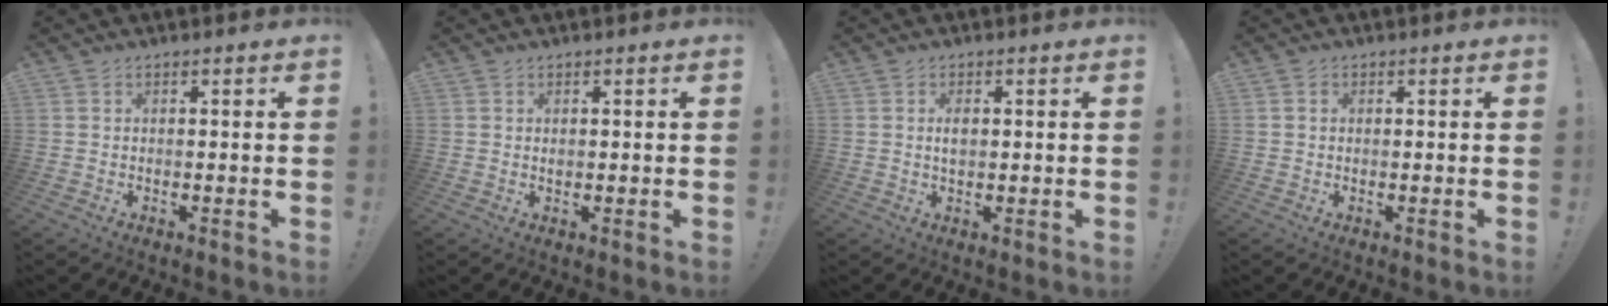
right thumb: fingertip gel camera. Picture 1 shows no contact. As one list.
[{"total": 0.6, "force": [0.1, 0.6, 0.3], "torque": [-0.004, 0.002, 0.001]}, {"total": 2.4, "force": [0.1, 1.3, 2.0], "torque": [-0.032, 0.002, -0.001]}, {"total": 0.9, "force": [0.0, 0.8, 0.3], "torque": [-0.008, 0.005, 0.001]}]